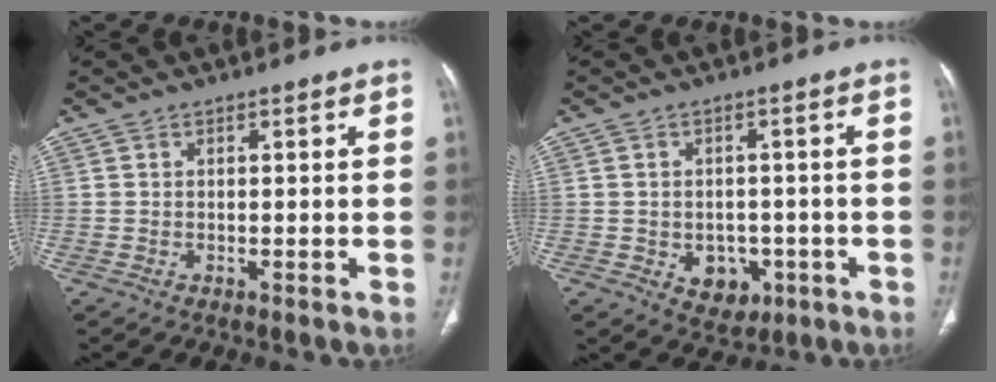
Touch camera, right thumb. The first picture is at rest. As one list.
[{"total": 6.3, "force": [-1.9, 4.9, 3.5], "torque": [-0.022, 0.010, -0.014]}]